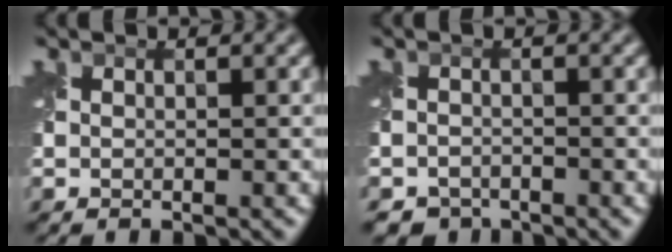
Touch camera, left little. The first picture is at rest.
{"total": 2.1, "force": [-1.9, 1.0, 0.0], "torque": [0.007, -0.009, -0.037]}